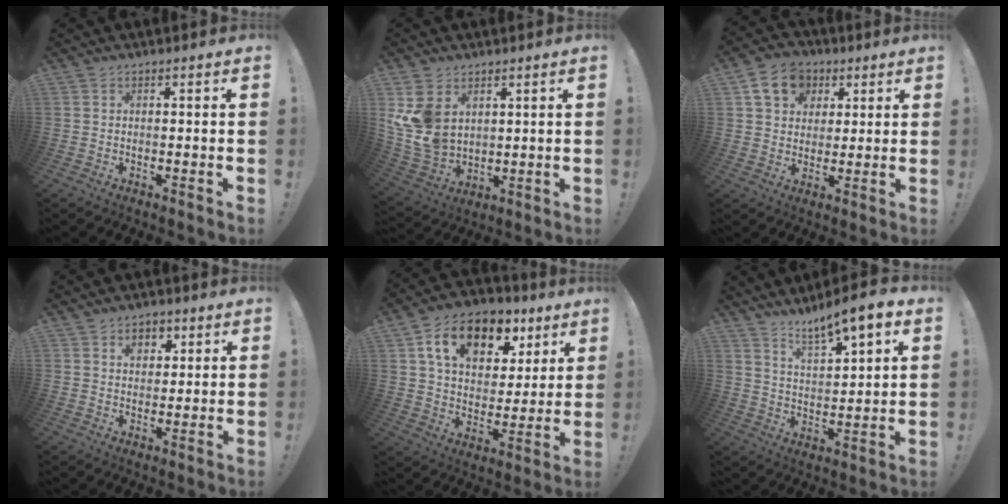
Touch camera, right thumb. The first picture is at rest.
{"total": 10.9, "force": [4.3, 8.0, 6.1], "torque": [-0.129, -0.032, 0.088]}
{"total": 11.6, "force": [4.9, 9.4, 4.7], "torque": [-0.069, -0.014, 0.098]}
{"total": 5.1, "force": [2.2, 3.8, 2.6], "torque": [-0.038, 0.000, 0.037]}
{"total": 16.3, "force": [8.5, 10.3, 9.4], "torque": [-0.156, -0.030, 0.153]}
{"total": 9.1, "force": [7.4, 1.4, 5.1], "torque": [-0.082, -0.057, 0.123]}